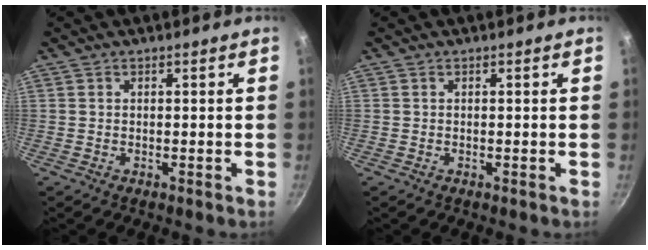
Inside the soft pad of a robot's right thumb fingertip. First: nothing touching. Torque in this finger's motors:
{"motor_torque": [0.32, 0.20, 0.09, 0.48, 0.01]}